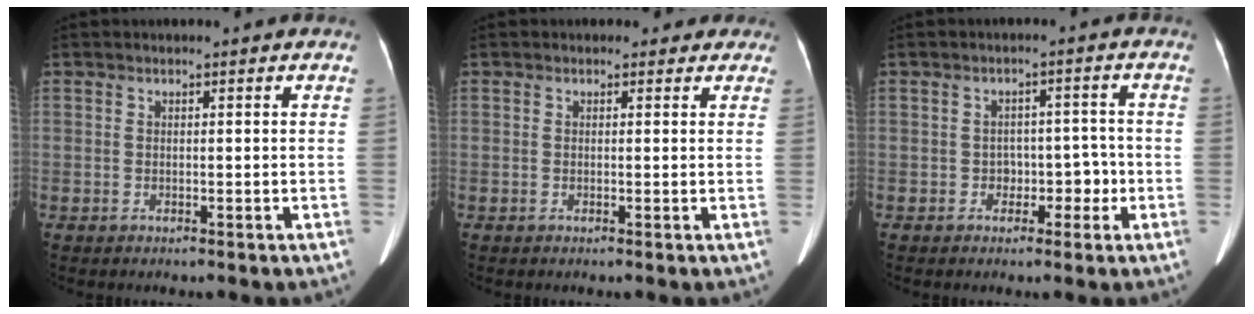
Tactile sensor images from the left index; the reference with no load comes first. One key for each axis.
{"total": 1.9, "fx": 1.3, "fy": 1.4, "fz": 0.1, "tx": 0.007, "ty": -0.001, "tz": 0.005}
{"total": 3.8, "fx": -1.5, "fy": 2.6, "fz": 2.2, "tx": -0.019, "ty": 0.020, "tz": -0.017}